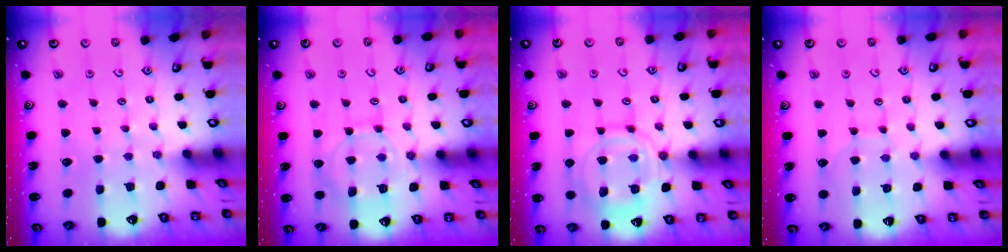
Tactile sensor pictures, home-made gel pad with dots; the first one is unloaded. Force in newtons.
{"total": 10.0, "press": 10.0, "slide": 1.0}
{"total": 13.4, "press": 13.3, "slide": 1.3}
{"total": 5.7, "press": 5.7, "slide": 0.6}